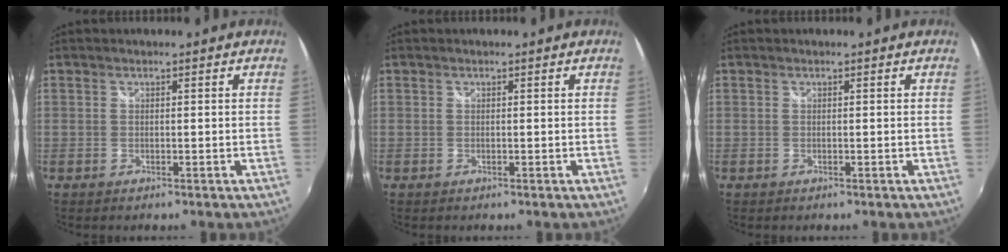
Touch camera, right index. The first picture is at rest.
{"total": 0.0}
{"total": 0.0}